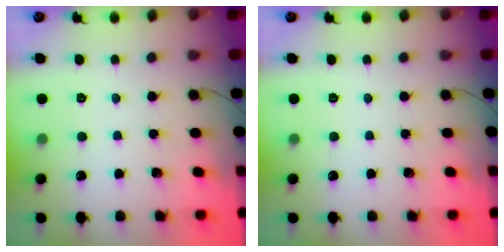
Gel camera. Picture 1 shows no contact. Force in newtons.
{"total": 0.0}